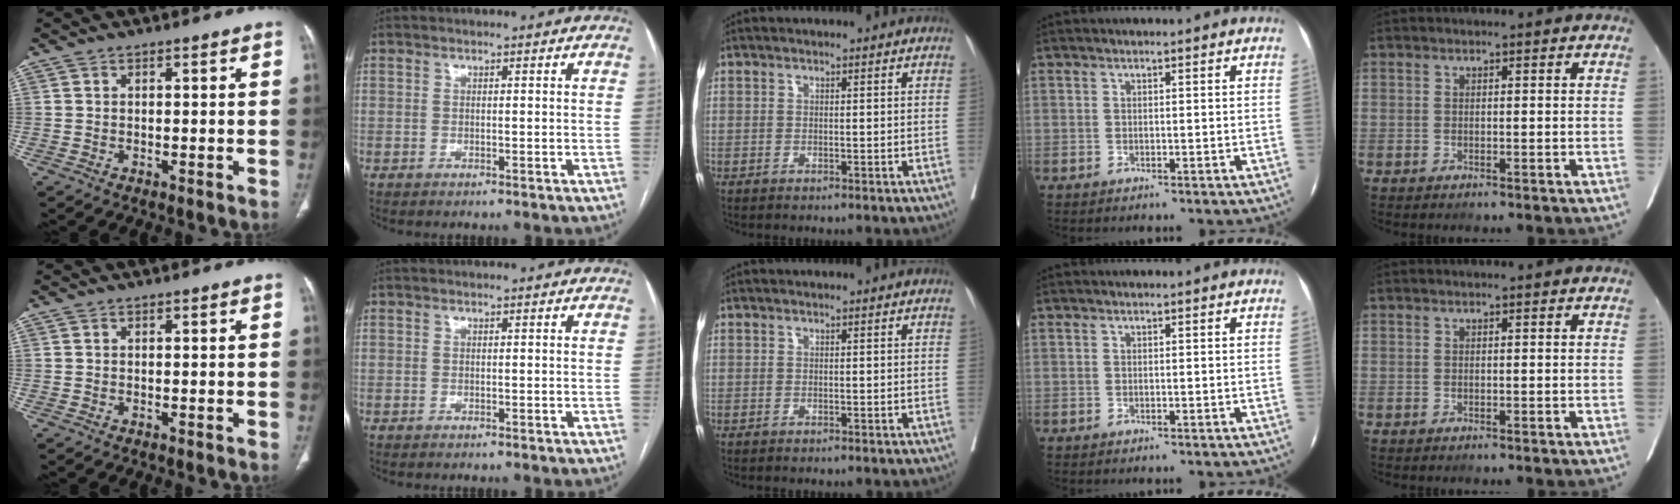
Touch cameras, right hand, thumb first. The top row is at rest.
{}